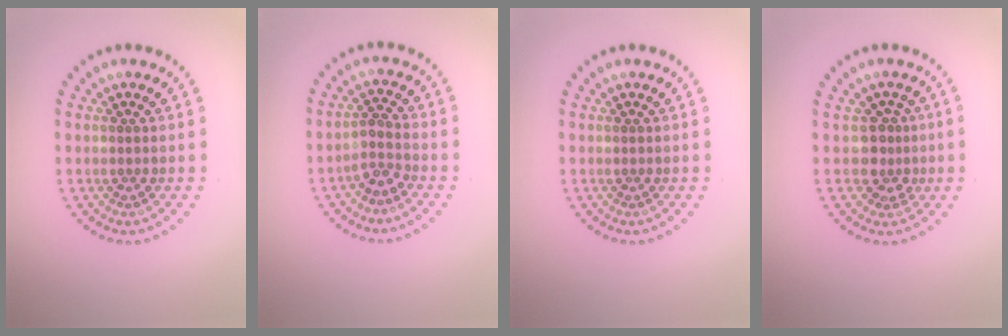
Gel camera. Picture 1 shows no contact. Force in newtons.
{"total": 2.0, "press": 1.5, "slide": 1.3}
{"total": 0.0}
{"total": 2.4, "press": 1.8, "slide": 1.6}